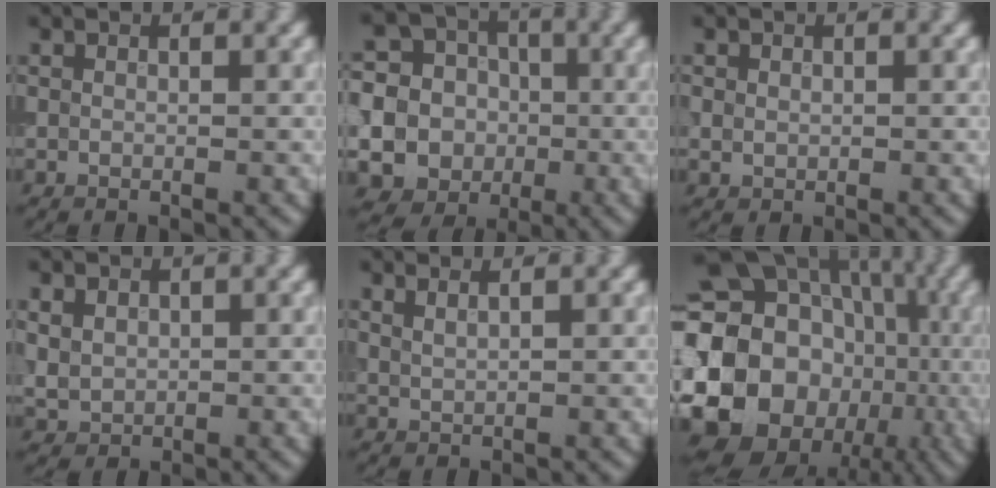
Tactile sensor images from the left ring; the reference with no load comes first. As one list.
[{"total": 18.0, "force": [-3.4, 17.2, 4.2], "torque": [-0.134, -0.001, -0.086]}, {"total": 0.9, "force": [0.2, 0.8, 0.3], "torque": [-0.005, -0.002, 0.004]}, {"total": 1.9, "force": [0.6, 1.6, 0.9], "torque": [-0.018, -0.003, 0.016]}, {"total": 2.0, "force": [1.4, 0.9, 1.2], "torque": [-0.005, -0.001, 0.010]}, {"total": 21.2, "force": [-2.8, 18.4, 10.2], "torque": [-0.174, -0.009, -0.085]}]